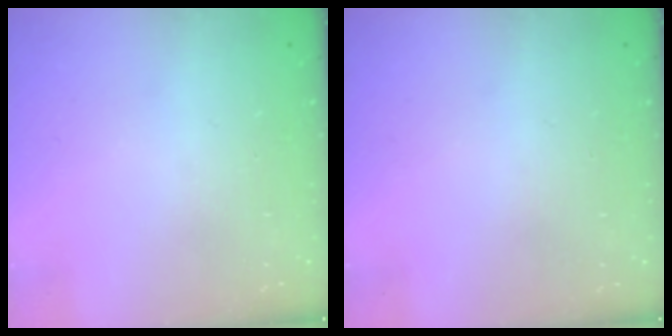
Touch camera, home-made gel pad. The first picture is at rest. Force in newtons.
{"total": 0.0}